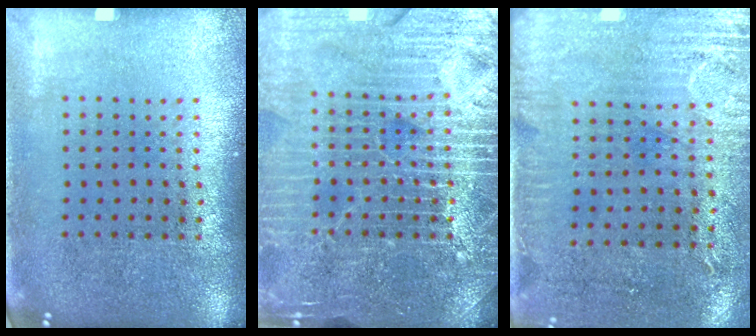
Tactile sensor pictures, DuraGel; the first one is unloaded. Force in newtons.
{"total": 7.1, "press": 7.1, "slide": 1.0}
{"total": 2.9, "press": 2.4, "slide": 1.6}